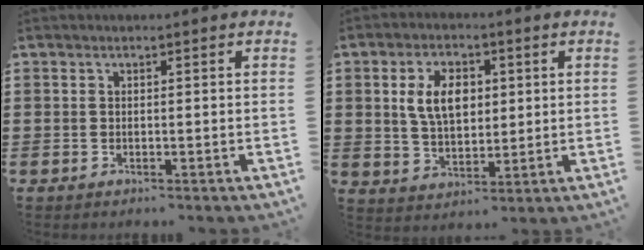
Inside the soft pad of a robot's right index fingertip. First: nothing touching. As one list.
[{"total": 7.5, "force": [1.6, 4.0, 6.1], "torque": [-0.128, 0.009, 0.022]}]